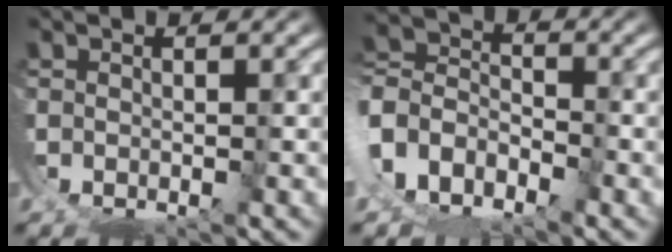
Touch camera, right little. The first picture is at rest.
{"total": 9.3, "force": [-1.4, 9.0, 1.9], "torque": [-0.103, -0.031, -0.037]}